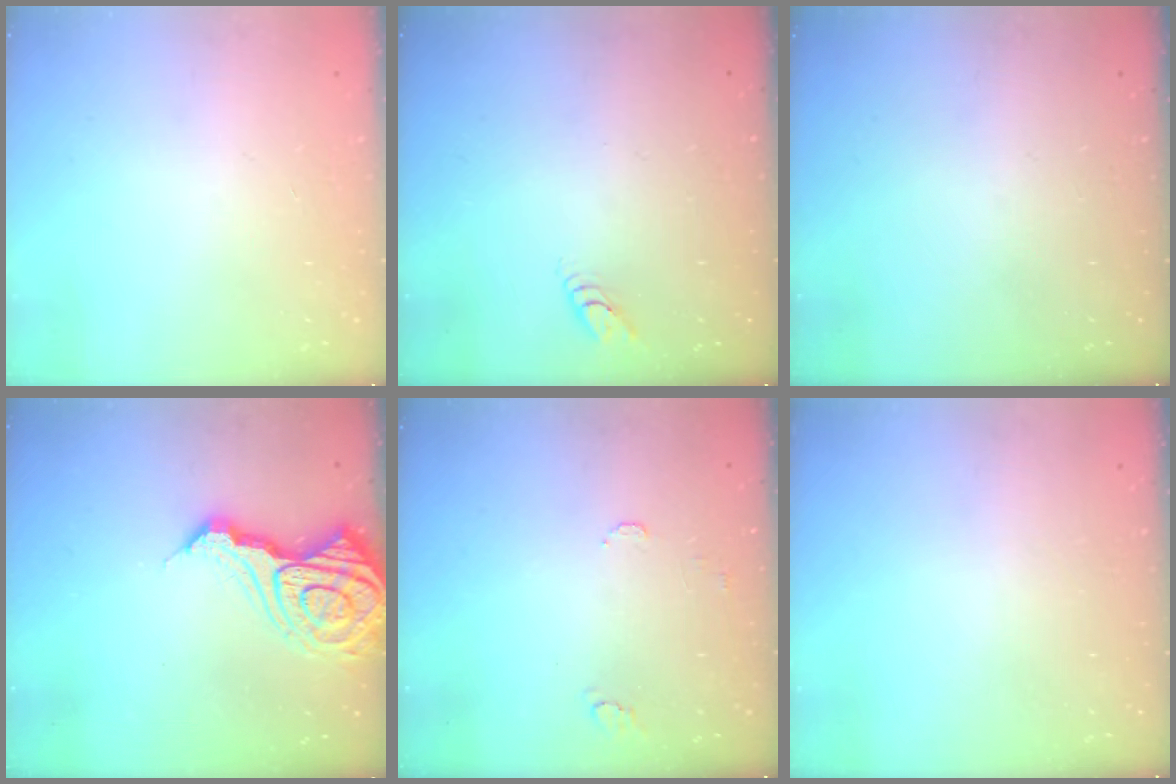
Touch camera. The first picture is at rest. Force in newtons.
{"total": 2.8, "press": 2.8, "slide": 0.3}
{"total": 0.0}
{"total": 17.6, "press": 17.4, "slide": 1.9}
{"total": 5.2, "press": 5.2, "slide": 0.4}
{"total": 0.0}